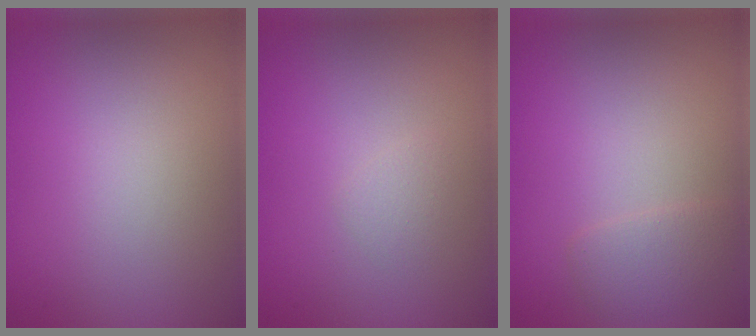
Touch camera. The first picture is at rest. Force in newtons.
{"total": 0.8, "press": 0.8, "slide": 0.0}
{"total": 1.8, "press": 1.8, "slide": 0.2}